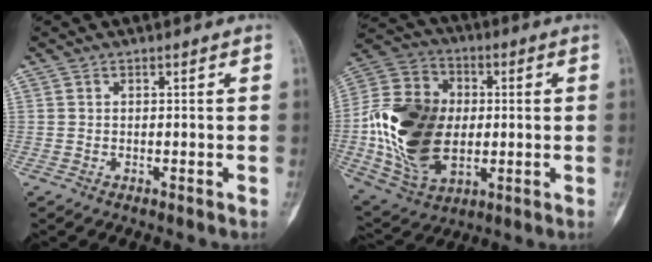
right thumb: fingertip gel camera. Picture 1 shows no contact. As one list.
[{"total": 22.6, "force": [-1.0, 15.5, 16.4], "torque": [-0.304, 0.002, -0.007]}]